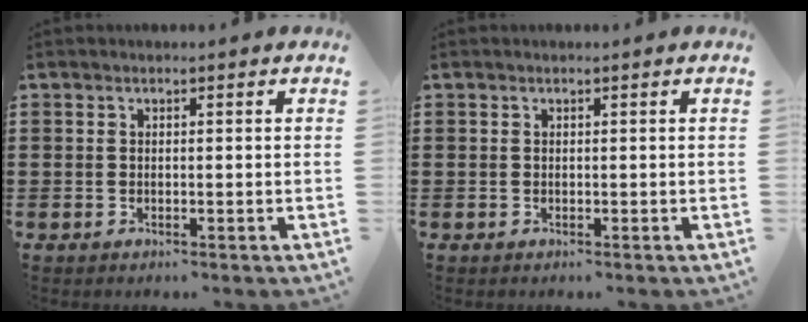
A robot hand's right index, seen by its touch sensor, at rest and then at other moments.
{"total": 0.0}